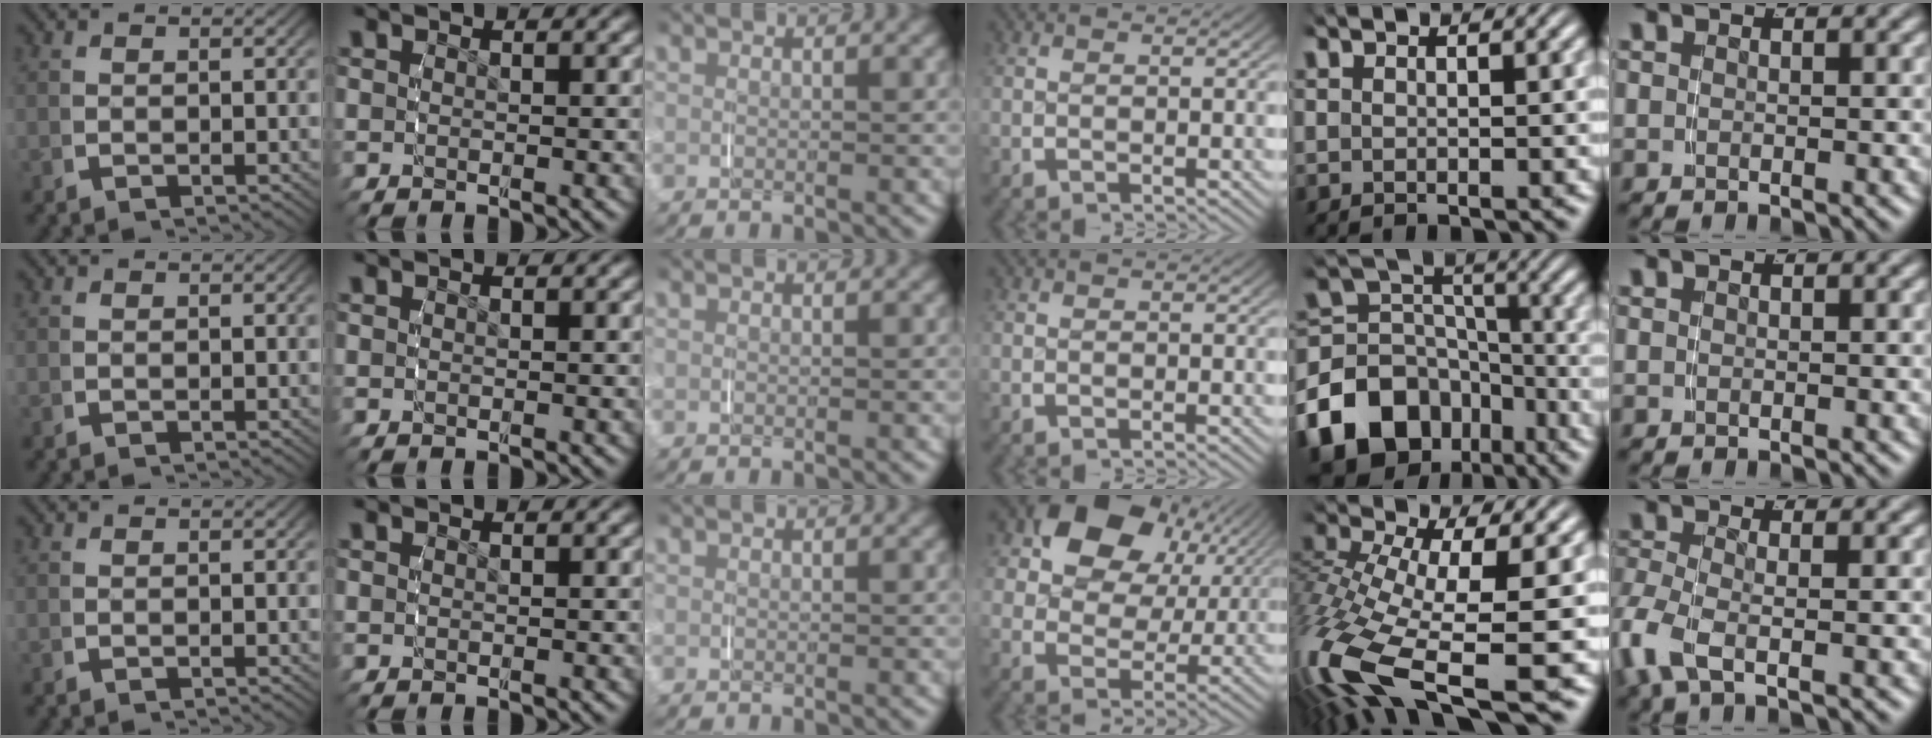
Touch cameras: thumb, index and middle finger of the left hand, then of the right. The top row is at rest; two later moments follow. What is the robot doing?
{"motion": "grasp_and_lifting", "object": "pencil case"}